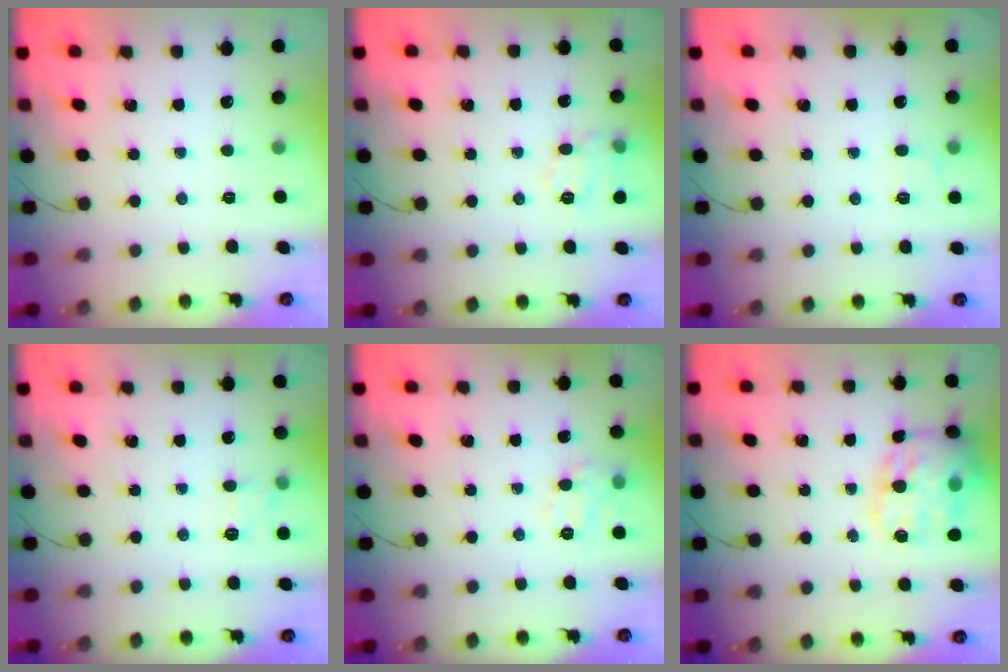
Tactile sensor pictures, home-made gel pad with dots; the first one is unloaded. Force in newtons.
{"total": 10.2, "press": 10.2, "slide": 0.7}
{"total": 4.9, "press": 4.7, "slide": 1.3}
{"total": 6.7, "press": 6.5, "slide": 1.5}
{"total": 9.1, "press": 9.1, "slide": 0.6}
{"total": 21.1, "press": 20.9, "slide": 2.9}